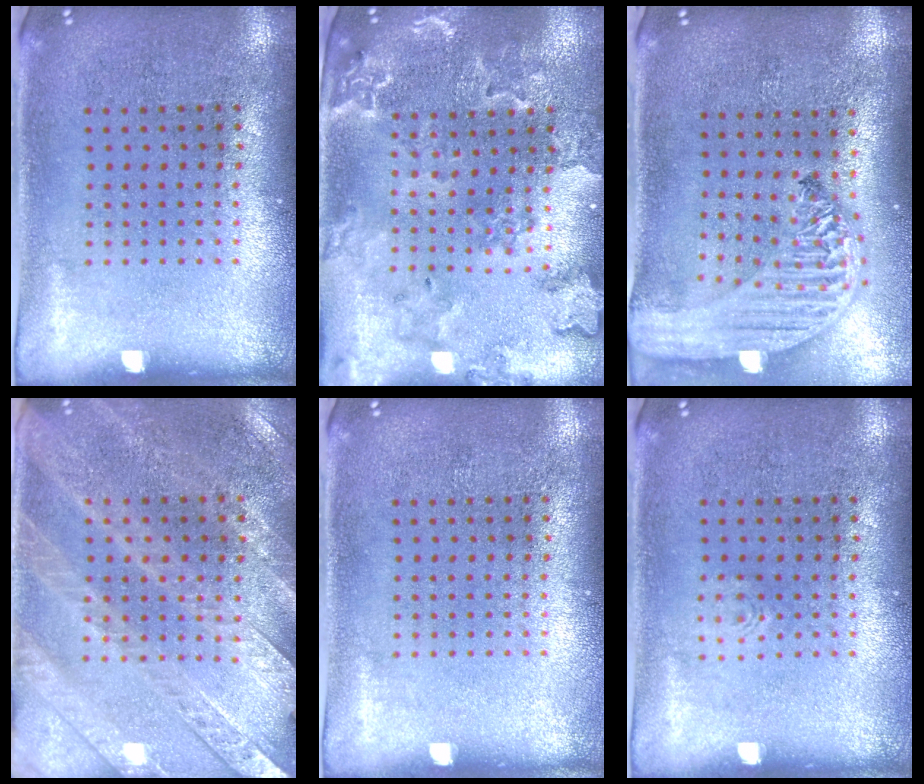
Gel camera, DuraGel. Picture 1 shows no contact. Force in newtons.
{"total": 1.9, "press": 1.9, "slide": 0.3}
{"total": 3.2, "press": 2.6, "slide": 2.0}
{"total": 3.0, "press": 2.7, "slide": 1.1}
{"total": 0.0}
{"total": 0.5, "press": 0.5, "slide": 0.1}